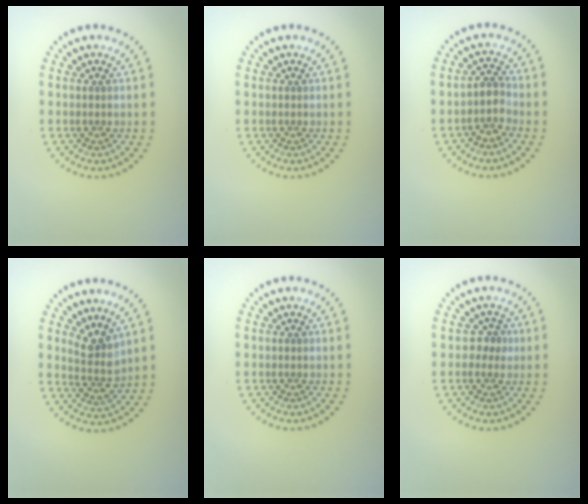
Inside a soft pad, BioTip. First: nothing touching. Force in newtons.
{"total": 0.0}
{"total": 1.9, "press": 1.6, "slide": 1.2}
{"total": 2.7, "press": 1.9, "slide": 1.9}
{"total": 0.0}
{"total": 1.3, "press": 1.1, "slide": 0.6}